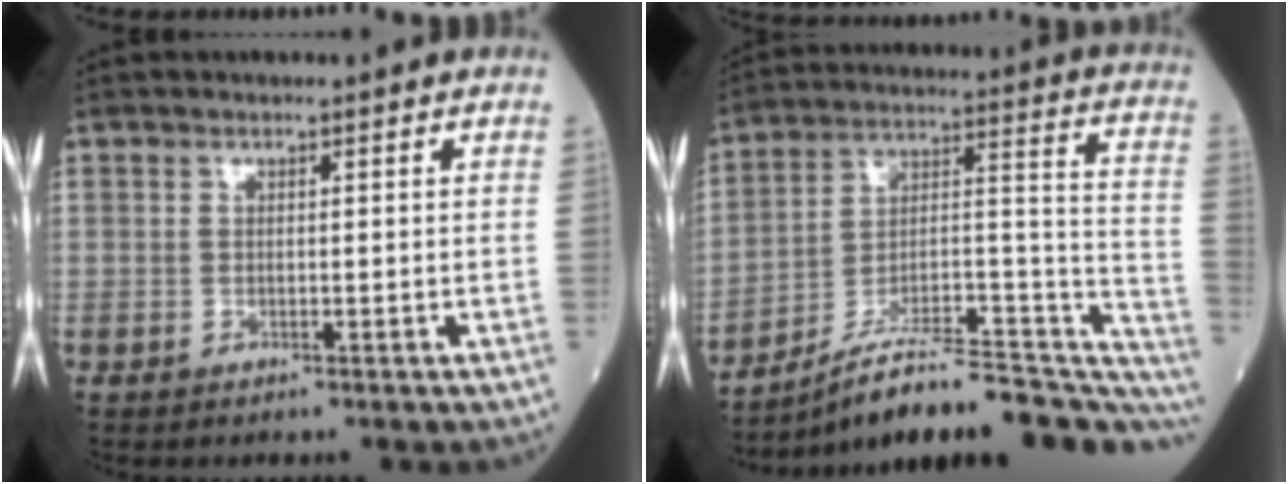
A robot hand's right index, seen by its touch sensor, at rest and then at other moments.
{"total": 23.2, "force": [-18.2, 4.6, 13.5], "torque": [-0.128, 0.051, -0.270]}